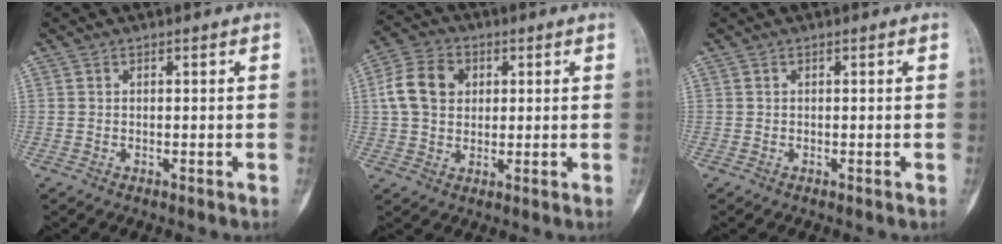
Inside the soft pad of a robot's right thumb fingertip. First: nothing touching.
{"total": 9.5, "force": [1.8, 7.4, 5.7], "torque": [-0.092, 0.010, 0.027]}
{"total": 0.0}